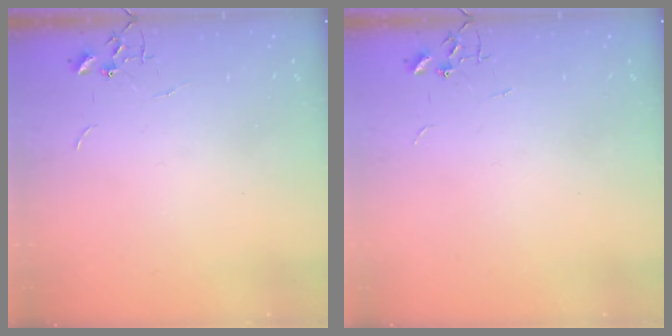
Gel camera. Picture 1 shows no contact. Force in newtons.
{"total": 0.0}